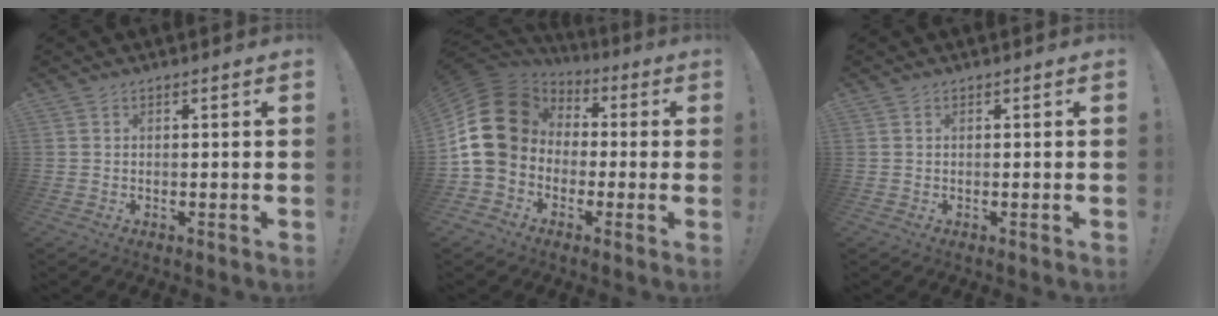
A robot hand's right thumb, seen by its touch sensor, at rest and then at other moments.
{"total": 18.2, "force": [1.3, 14.7, 10.7], "torque": [-0.185, 0.014, 0.037]}
{"total": 0.0}